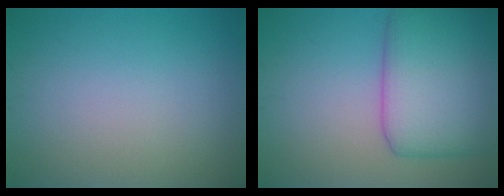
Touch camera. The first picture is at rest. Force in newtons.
{"total": 8.3, "press": 8.3, "slide": 0.2}